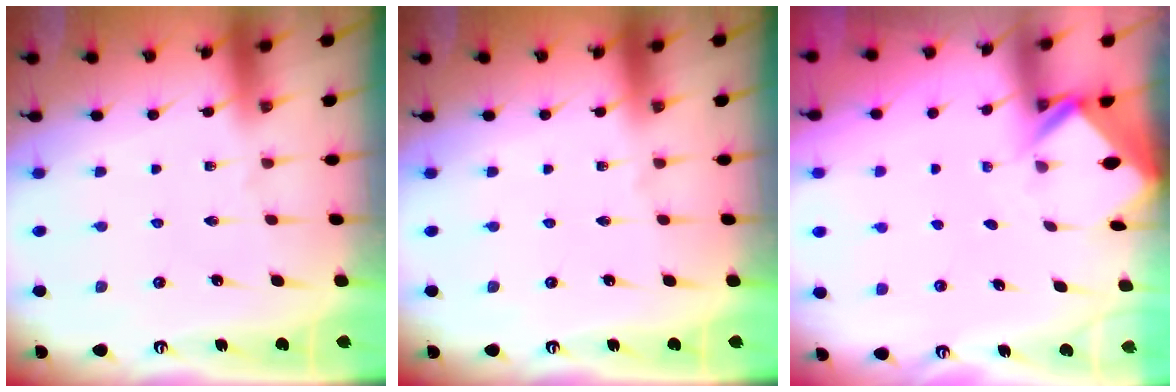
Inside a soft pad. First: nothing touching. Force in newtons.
{"total": 0.0}
{"total": 2.3, "press": 2.3, "slide": 0.2}